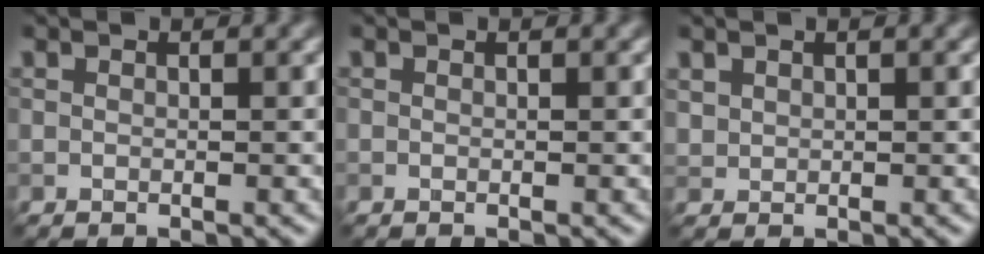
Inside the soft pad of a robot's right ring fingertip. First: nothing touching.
{"total": 0.0}
{"total": 1.1, "force": [0.6, 0.8, 0.2], "torque": [-0.004, -0.002, 0.019]}